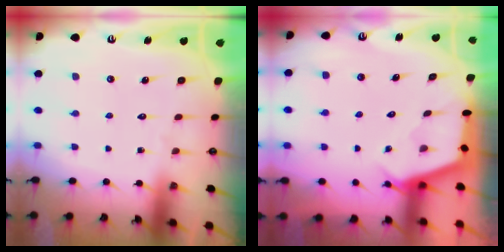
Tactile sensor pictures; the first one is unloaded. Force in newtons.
{"total": 2.5, "press": 2.5, "slide": 0.3}